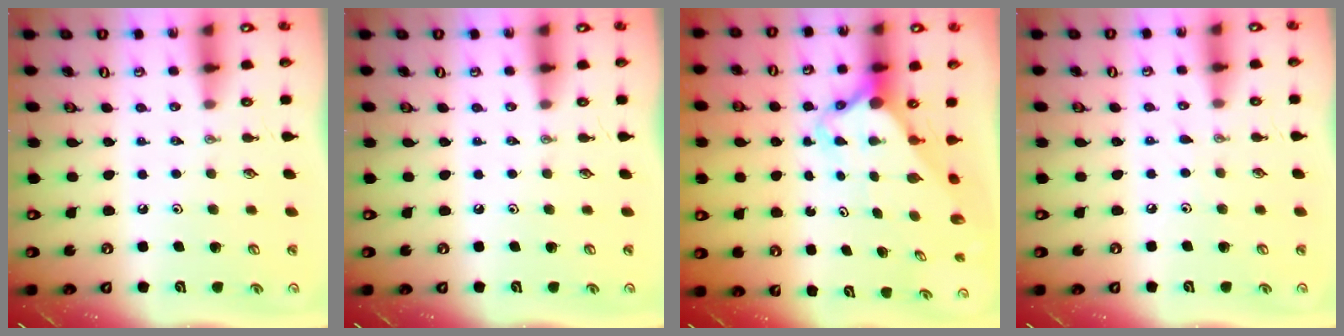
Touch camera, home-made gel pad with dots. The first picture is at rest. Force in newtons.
{"total": 0.0}
{"total": 3.8, "press": 3.8, "slide": 0.3}
{"total": 3.0, "press": 3.0, "slide": 0.3}